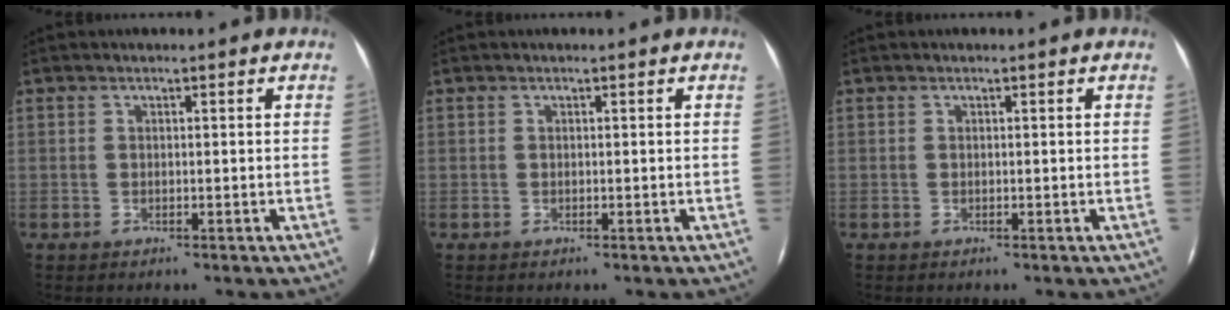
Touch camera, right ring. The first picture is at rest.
{"total": 0.0}
{"total": 0.0}